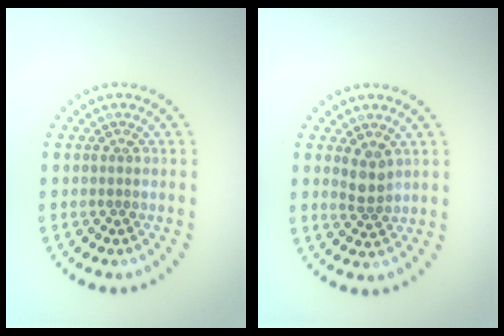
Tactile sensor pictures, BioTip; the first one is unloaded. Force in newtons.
{"total": 2.0, "press": 1.7, "slide": 1.1}